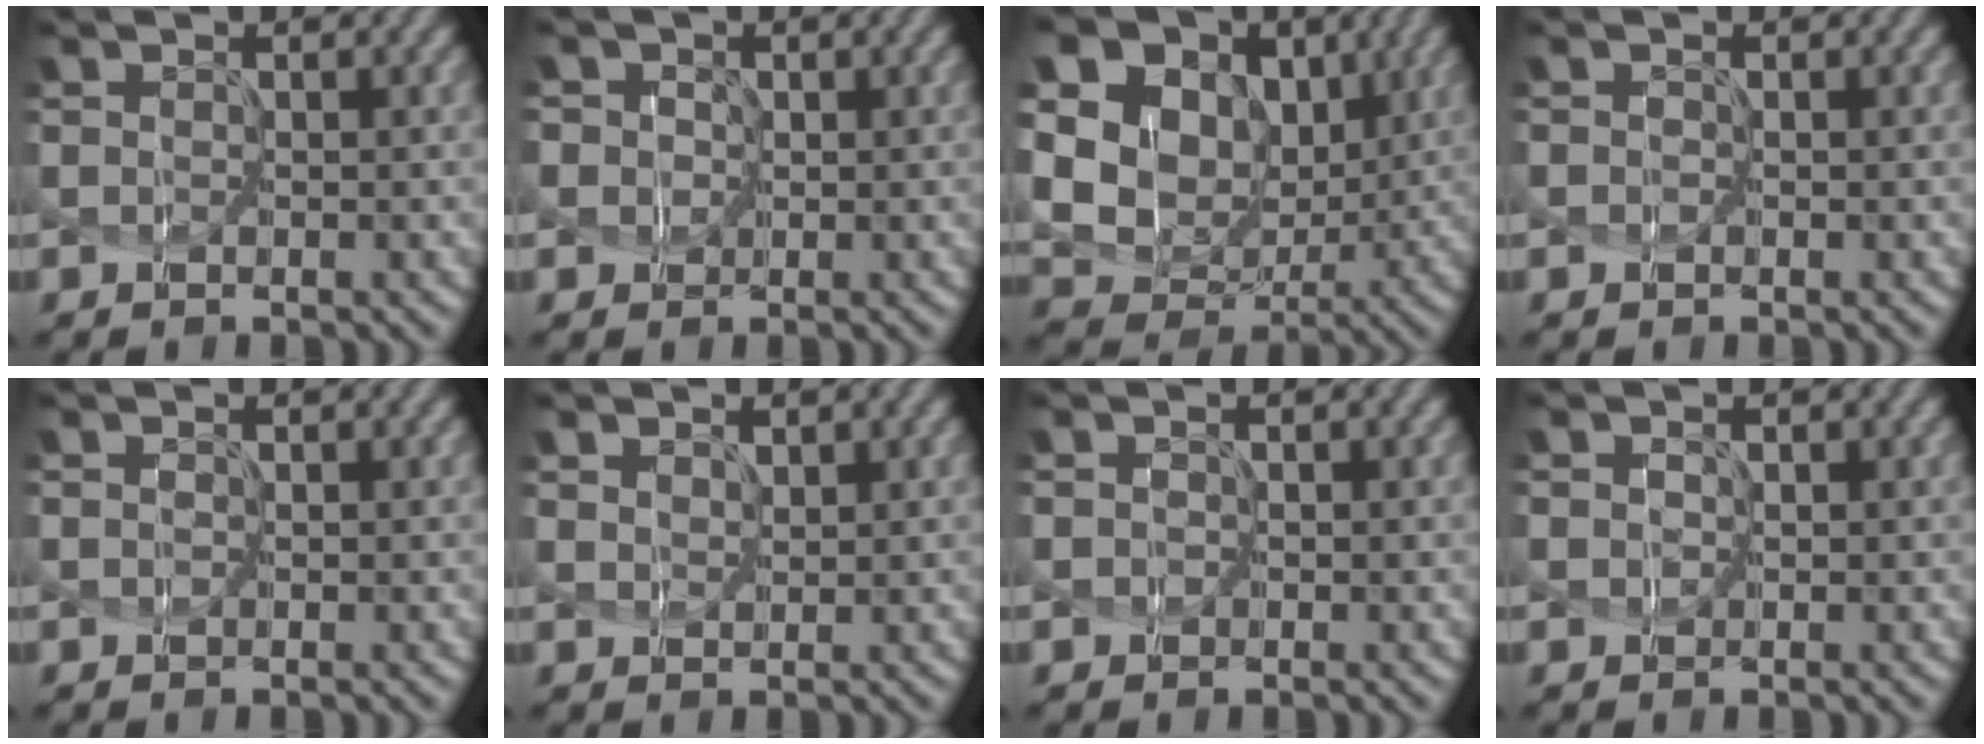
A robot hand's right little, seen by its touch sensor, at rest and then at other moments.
{"total": 4.7, "force": [0.9, 4.2, 1.7], "torque": [-0.023, 0.044, -0.025]}
{"total": 20.2, "force": [6.7, 16.7, 9.0], "torque": [-0.227, 0.016, 0.112]}
{"total": 0.0}
{"total": 0.0}
{"total": 2.9, "force": [1.8, 1.9, 1.3], "torque": [-0.021, 0.013, 0.015]}
{"total": 0.6, "force": [0.1, 0.6, 0.2], "torque": [0.013, 0.004, -0.008]}
{"total": 1.0, "force": [0.4, 0.8, 0.4], "torque": [0.012, 0.008, -0.009]}